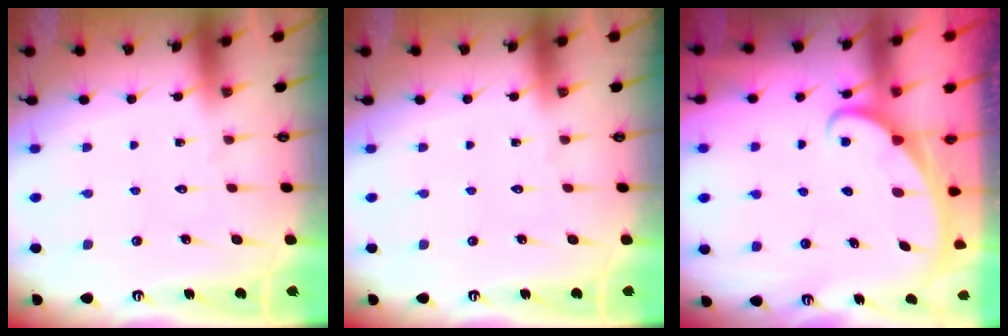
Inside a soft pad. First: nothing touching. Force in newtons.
{"total": 0.0}
{"total": 2.2, "press": 2.2, "slide": 0.2}